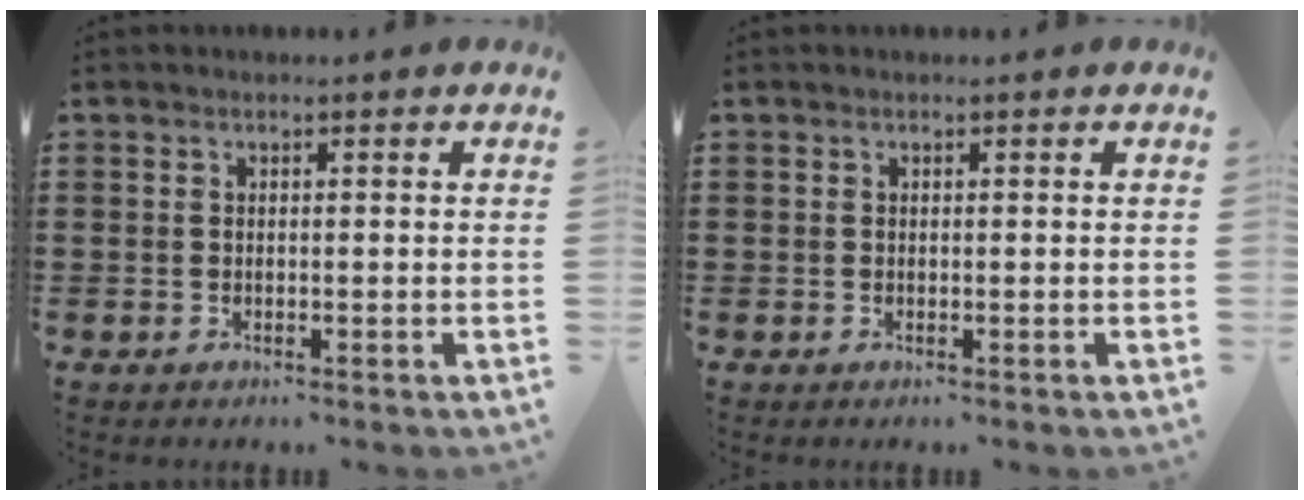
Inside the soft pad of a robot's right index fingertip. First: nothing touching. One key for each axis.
{"total": 0.0}